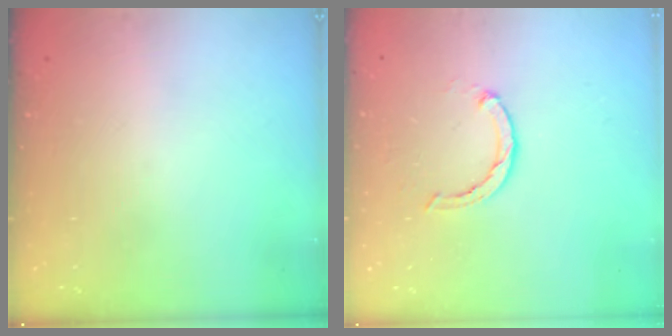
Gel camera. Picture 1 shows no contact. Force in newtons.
{"total": 2.4, "press": 2.4, "slide": 0.4}